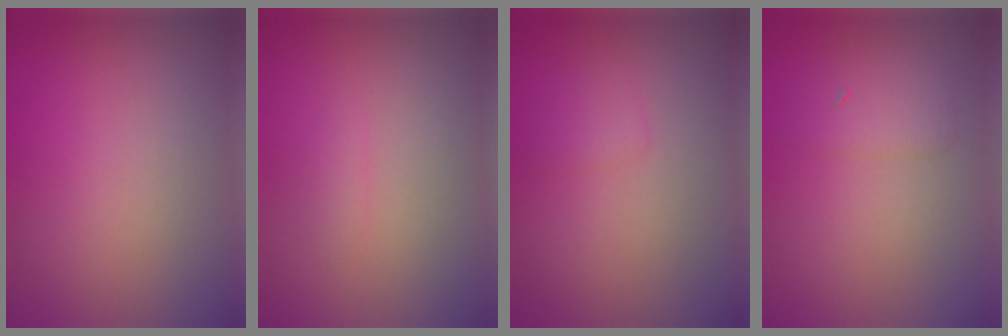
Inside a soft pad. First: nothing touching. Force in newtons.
{"total": 0.7, "press": 0.7, "slide": 0.0}
{"total": 1.1, "press": 1.1, "slide": 0.1}
{"total": 2.1, "press": 2.1, "slide": 0.1}